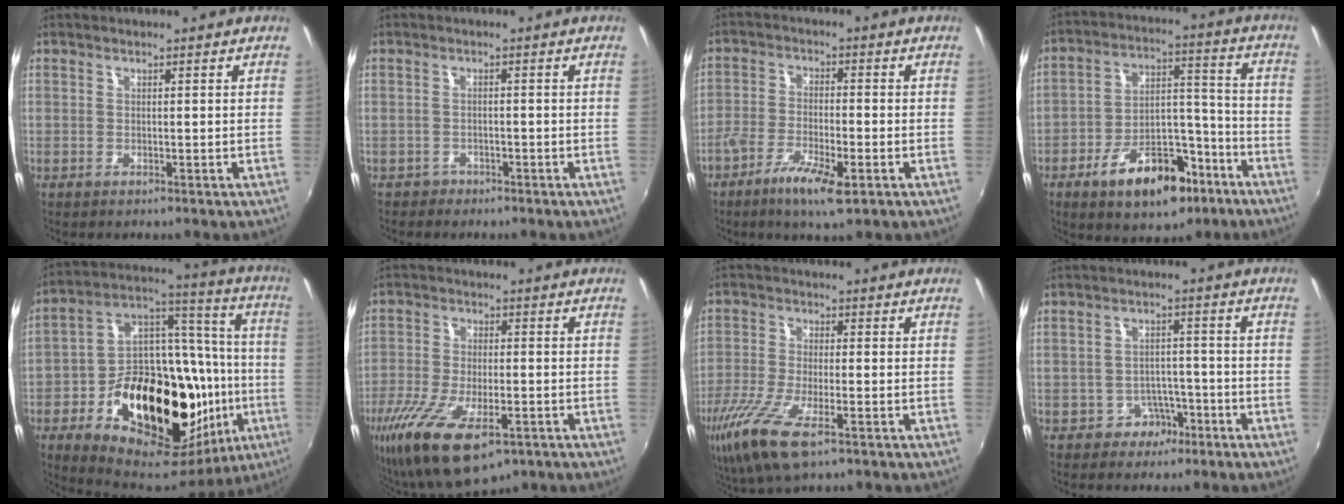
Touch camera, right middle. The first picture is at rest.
{"total": 2.3, "force": [-1.6, 1.6, 0.1], "torque": [-0.009, -0.001, -0.026]}
{"total": 7.6, "force": [-4.5, 1.7, 5.9], "torque": [-0.132, -0.013, -0.086]}
{"total": 15.6, "force": [-9.2, 8.5, 9.2], "torque": [-0.159, 0.030, -0.131]}
{"total": 34.9, "force": [-9.4, 19.3, 27.5], "torque": [-0.460, 0.017, -0.124]}
{"total": 18.3, "force": [-9.7, 7.5, 13.6], "torque": [-0.290, -0.061, -0.162]}
{"total": 11.7, "force": [-6.5, 3.3, 9.1], "torque": [-0.203, -0.039, -0.127]}
{"total": 4.2, "force": [-2.7, 3.1, 0.7], "torque": [-0.015, 0.013, -0.037]}